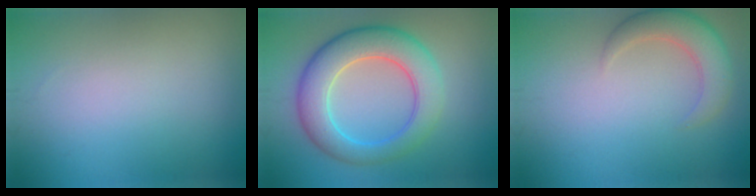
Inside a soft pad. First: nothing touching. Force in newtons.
{"total": 7.5, "press": 7.5, "slide": 0.3}
{"total": 3.9, "press": 3.9, "slide": 0.3}